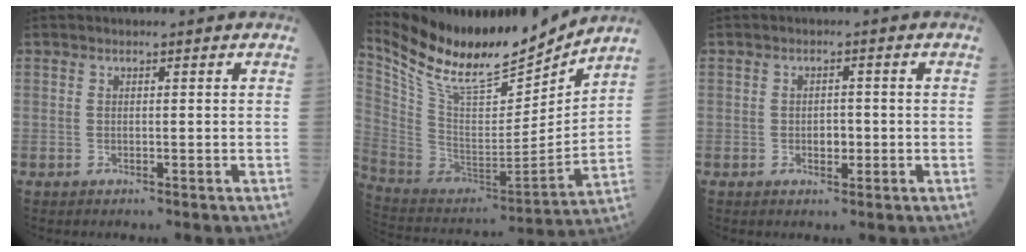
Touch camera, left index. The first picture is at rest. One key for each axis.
{"total": 20.8, "fx": 18.7, "fy": 3.4, "fz": 8.5, "tx": -0.169, "ty": -0.033, "tz": 0.328}
{"total": 1.8, "fx": -0.6, "fy": 1.2, "fz": 1.3, "tx": -0.017, "ty": -0.001, "tz": -0.008}